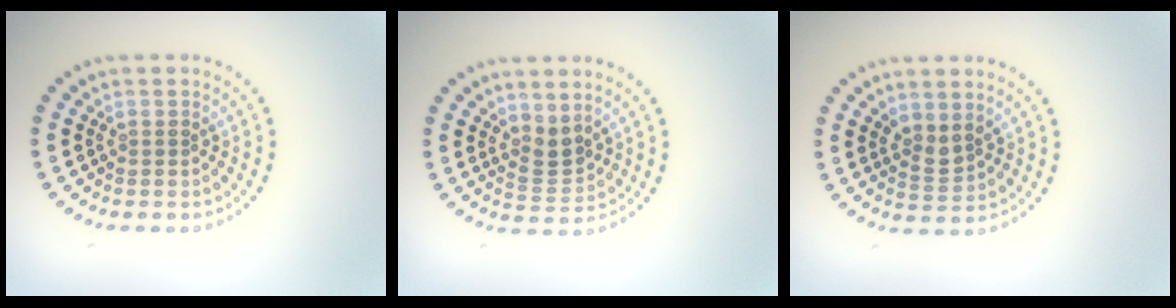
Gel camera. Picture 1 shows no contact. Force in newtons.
{"total": 2.2, "press": 1.6, "slide": 1.6}
{"total": 1.9, "press": 1.4, "slide": 1.2}